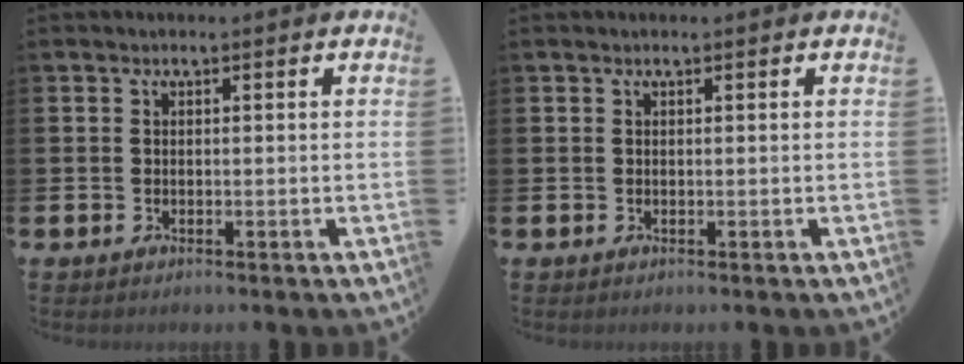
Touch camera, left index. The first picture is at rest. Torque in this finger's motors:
{"motor_torque": [0.06, -0.21, -0.02, 0.01]}